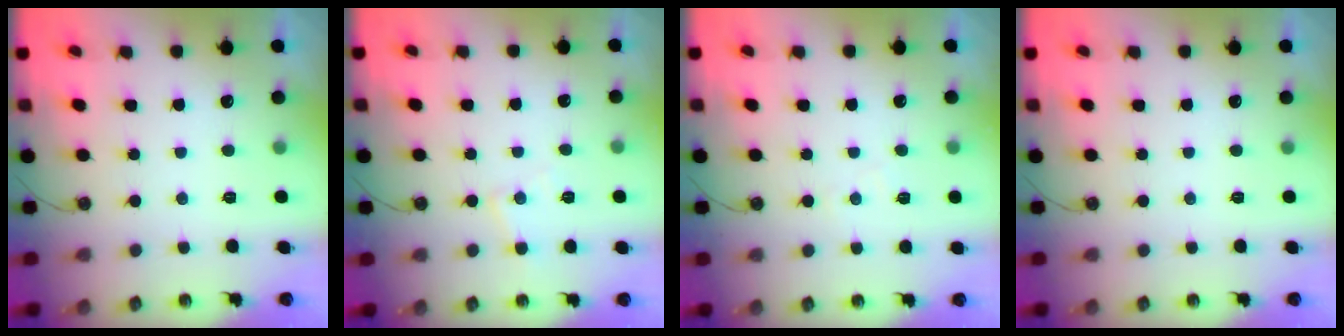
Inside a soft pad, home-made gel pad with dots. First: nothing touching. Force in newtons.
{"total": 6.2, "press": 6.2, "slide": 0.4}
{"total": 4.7, "press": 4.6, "slide": 0.7}
{"total": 0.0}